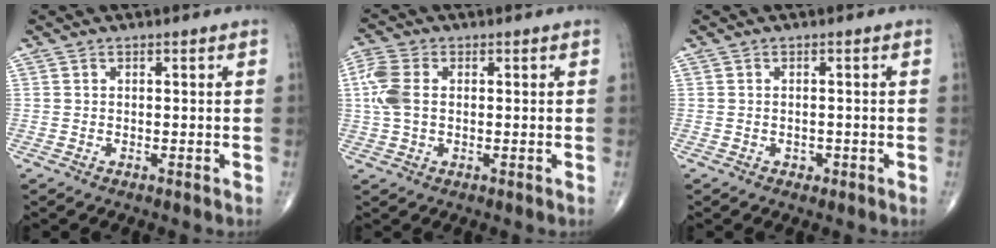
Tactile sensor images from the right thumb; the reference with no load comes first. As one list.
[{"total": 6.6, "force": [0.7, 4.2, 5.1], "torque": [-0.132, 0.012, 0.011]}, {"total": 1.1, "force": [-0.5, 0.9, 0.4], "torque": [-0.001, 0.004, -0.005]}]